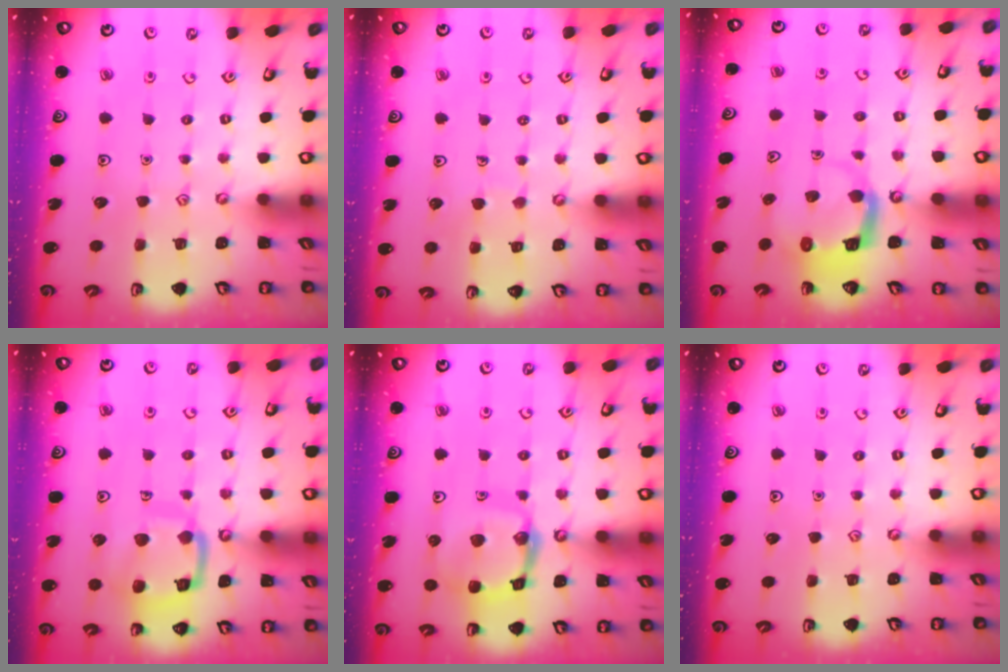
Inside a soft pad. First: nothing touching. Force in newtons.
{"total": 3.3, "press": 3.3, "slide": 0.2}
{"total": 6.7, "press": 6.7, "slide": 0.1}
{"total": 13.8, "press": 13.7, "slide": 1.3}
{"total": 13.5, "press": 13.5, "slide": 1.4}
{"total": 0.0}